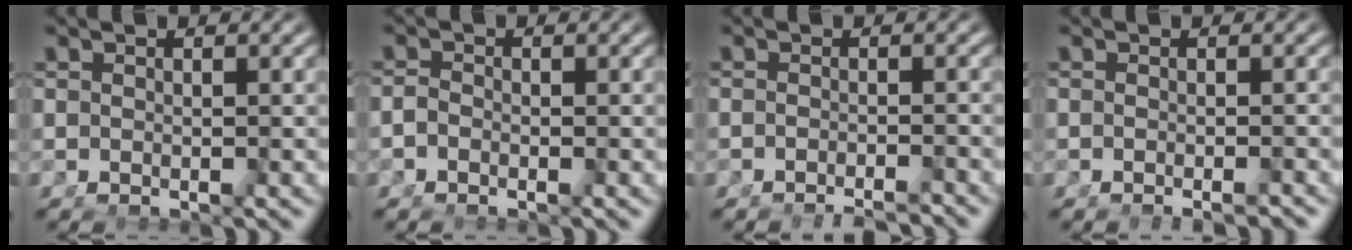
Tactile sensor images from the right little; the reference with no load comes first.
{"total": 1.1, "force": [-0.9, 0.4, 0.5], "torque": [-0.007, -0.005, -0.017]}
{"total": 3.6, "force": [-3.5, 0.3, 0.7], "torque": [-0.002, -0.005, -0.056]}
{"total": 2.3, "force": [-2.1, 0.3, 0.9], "torque": [-0.010, -0.002, -0.029]}